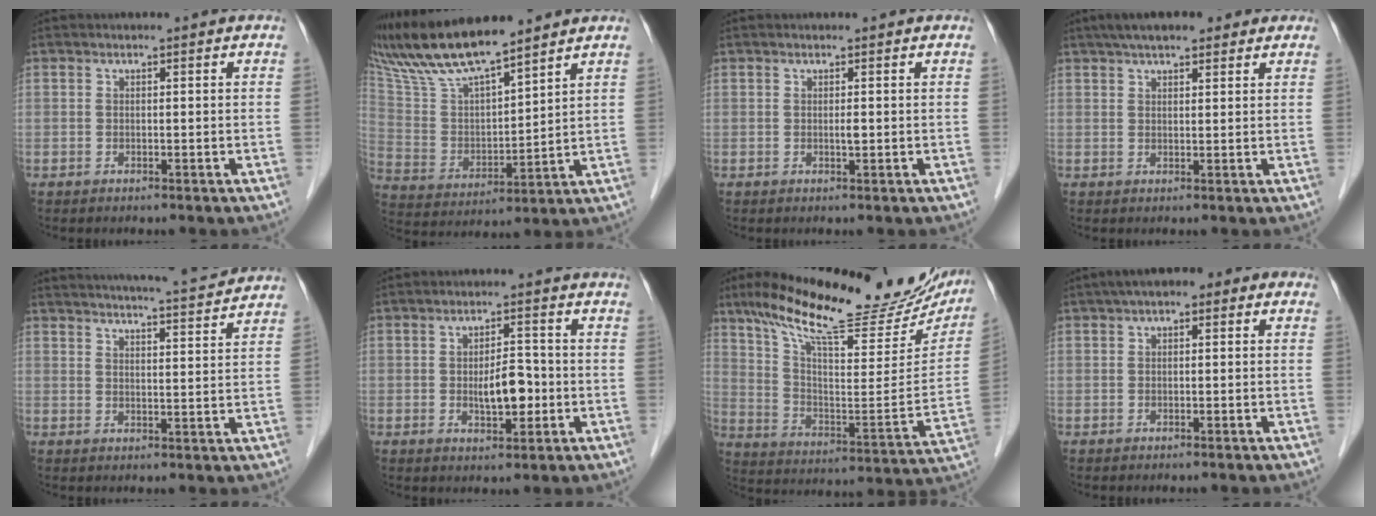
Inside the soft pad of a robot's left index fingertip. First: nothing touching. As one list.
[{"total": 14.5, "force": [12.9, 1.3, 6.5], "torque": [-0.138, 0.011, 0.253]}, {"total": 0.6, "force": [0.2, 0.1, 0.6], "torque": [-0.013, -0.001, 0.002]}, {"total": 8.4, "force": [6.2, 2.5, 4.9], "torque": [-0.070, 0.037, 0.095]}, {"total": 12.8, "force": [12.1, -0.2, 4.1], "torque": [-0.069, -0.003, 0.158]}, {"total": 5.5, "force": [-1.0, 2.1, 4.9], "torque": [-0.084, 0.004, -0.013]}, {"total": 28.5, "force": [22.7, 6.7, 15.9], "torque": [-0.253, -0.009, 0.318]}, {"total": 4.5, "force": [1.4, 2.1, 3.7], "torque": [-0.053, 0.032, 0.010]}]